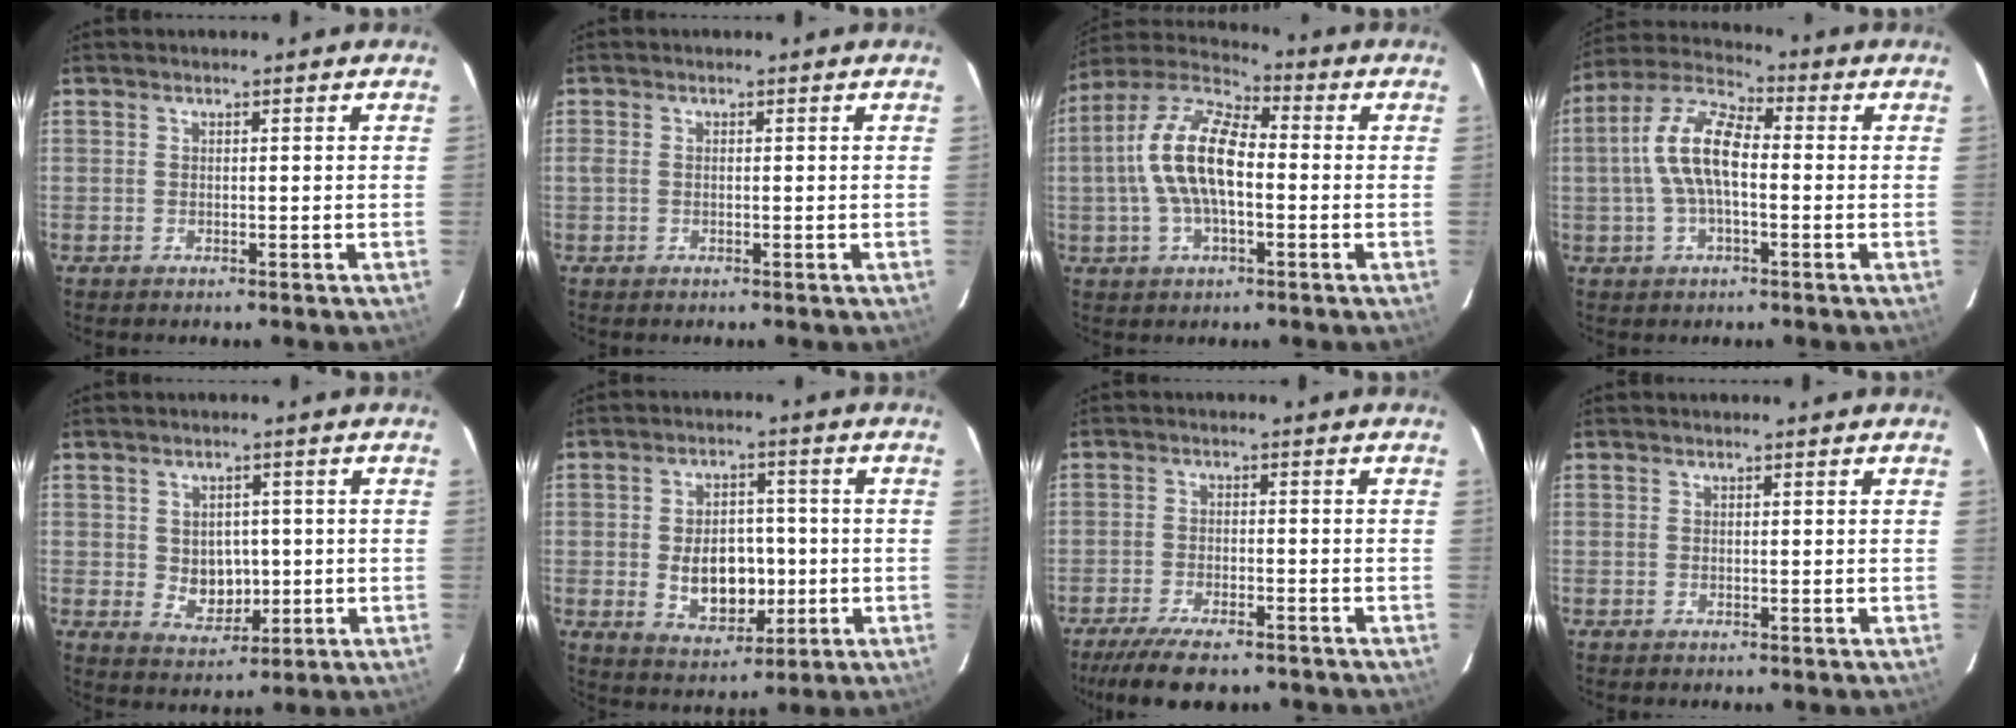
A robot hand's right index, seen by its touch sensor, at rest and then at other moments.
{"total": 1.1, "force": [-0.2, 0.7, 0.7], "torque": [-0.016, 0.001, -0.005]}
{"total": 13.6, "force": [-0.9, 6.2, 12.1], "torque": [-0.244, 0.017, -0.024]}
{"total": 10.9, "force": [-0.6, 4.7, 9.9], "torque": [-0.204, 0.021, -0.018]}
{"total": 5.7, "force": [0.0, 4.9, 2.9], "torque": [-0.052, 0.003, 0.013]}
{"total": 10.0, "force": [-1.3, 6.9, 7.1], "torque": [-0.137, 0.004, -0.004]}
{"total": 10.8, "force": [-8.7, 2.9, 5.7], "torque": [-0.131, -0.026, -0.145]}
{"total": 0.0}